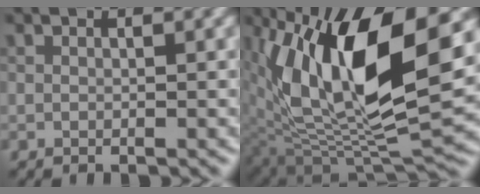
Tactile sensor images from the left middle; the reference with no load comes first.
{"total": 13.9, "force": [4.0, 6.2, 11.8], "torque": [-0.213, -0.002, 0.079]}